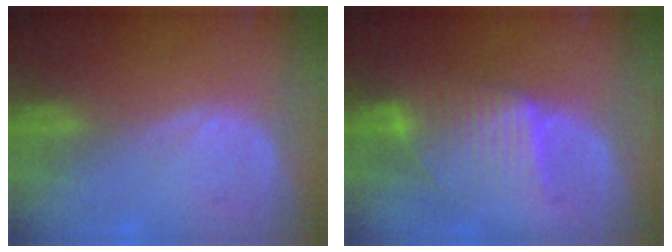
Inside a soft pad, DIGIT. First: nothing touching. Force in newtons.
{"total": 6.6, "press": 6.6, "slide": 0.1}